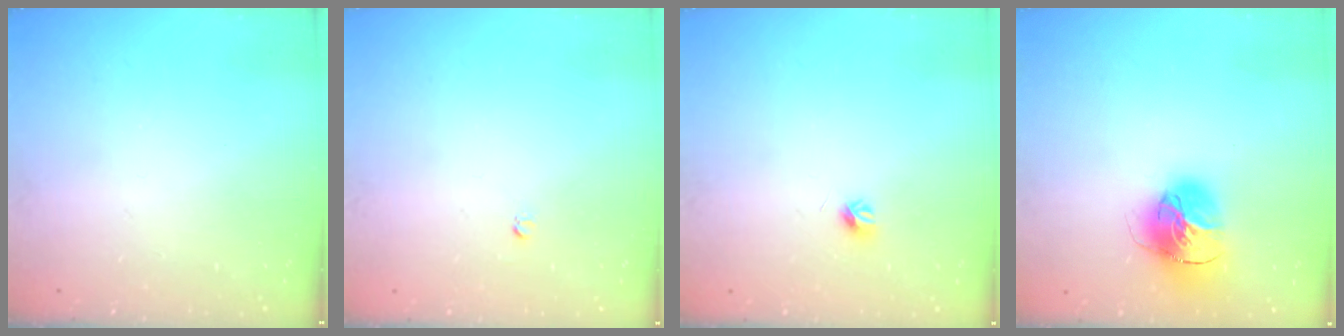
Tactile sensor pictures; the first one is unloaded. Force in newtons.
{"total": 2.5, "press": 2.5, "slide": 0.2}
{"total": 4.0, "press": 3.9, "slide": 0.9}
{"total": 16.4, "press": 16.4, "slide": 1.6}